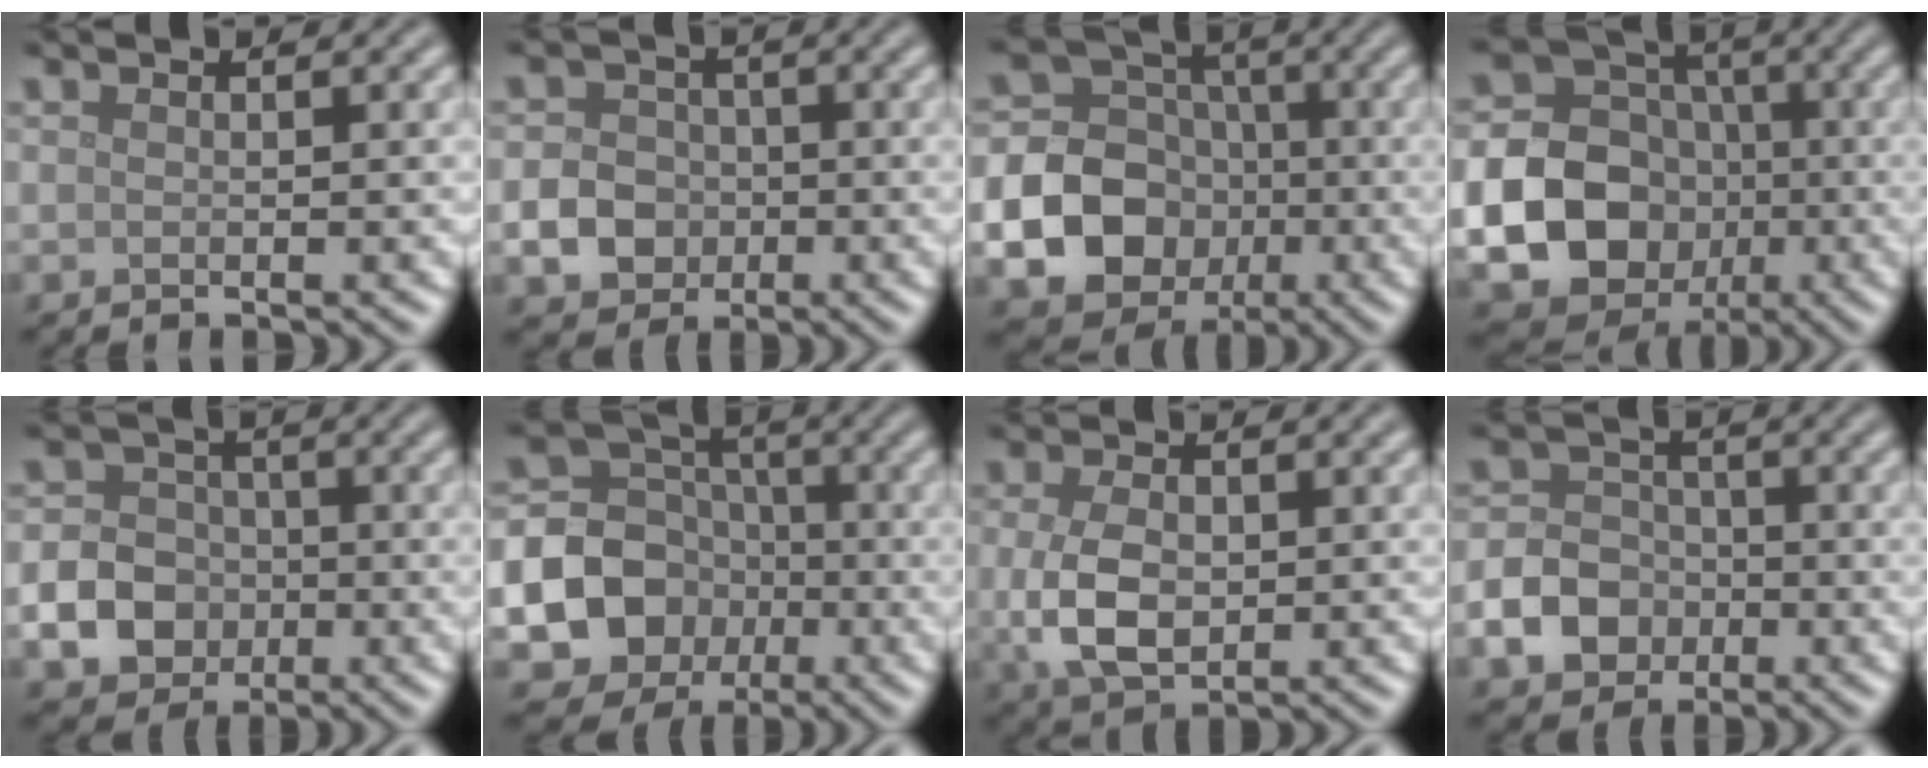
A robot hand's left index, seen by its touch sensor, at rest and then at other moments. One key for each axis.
{"total": 3.8, "fx": -1.0, "fy": 3.4, "fz": 1.6, "tx": -0.022, "ty": 0.002, "tz": -0.026}
{"total": 18.5, "fx": -5.3, "fy": 17.2, "fz": 4.6, "tx": -0.137, "ty": -0.047, "tz": -0.104}
{"total": 20.7, "fx": -4.9, "fy": 19.1, "fz": 6.3, "tx": -0.168, "ty": -0.046, "tz": -0.107}
{"total": 7.1, "fx": -2.1, "fy": 6.3, "fz": 2.6, "tx": -0.042, "ty": -0.008, "tz": -0.061}
{"total": 12.3, "fx": -3.6, "fy": 11.2, "fz": 3.4, "tx": -0.073, "ty": -0.022, "tz": -0.088}
{"total": 4.9, "fx": -0.3, "fy": 3.2, "fz": 3.7, "tx": -0.083, "ty": -0.006, "tz": -0.002}
{"total": 4.8, "fx": -1.8, "fy": 3.9, "fz": 2.0, "tx": -0.031, "ty": 0.001, "tz": -0.045}